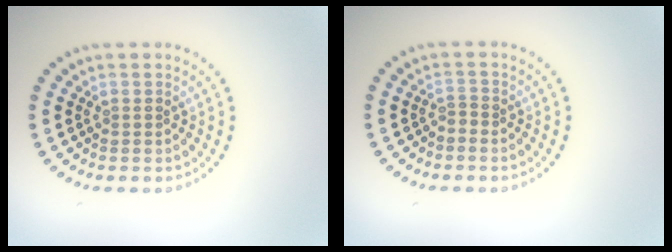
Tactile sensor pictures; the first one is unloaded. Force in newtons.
{"total": 0.5, "press": 0.2, "slide": 0.5}